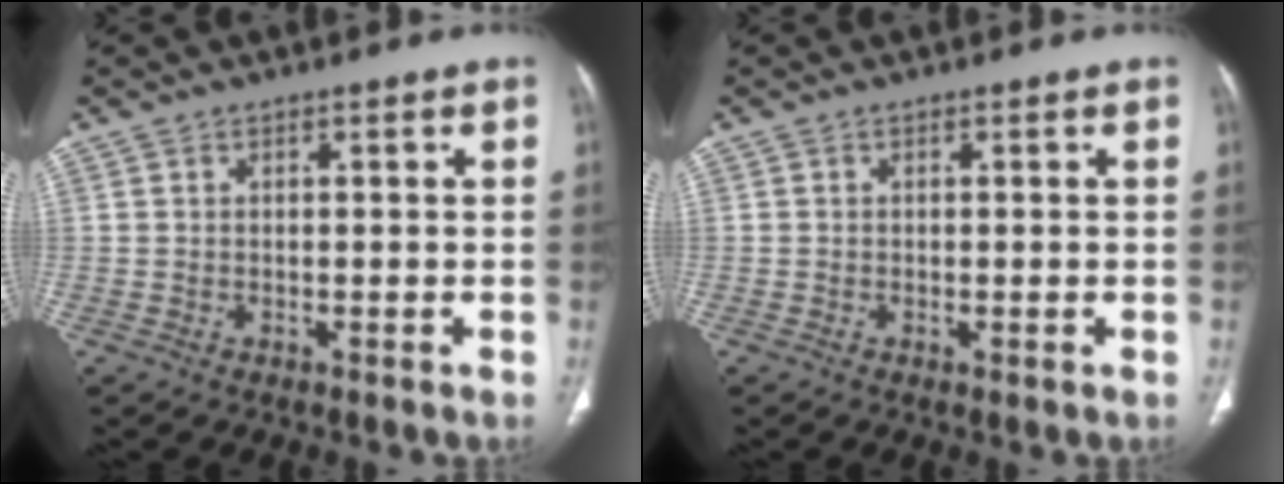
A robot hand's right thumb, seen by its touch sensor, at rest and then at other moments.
{"total": 0.6, "force": [-0.1, 0.1, 0.6], "torque": [-0.011, -0.003, -0.002]}